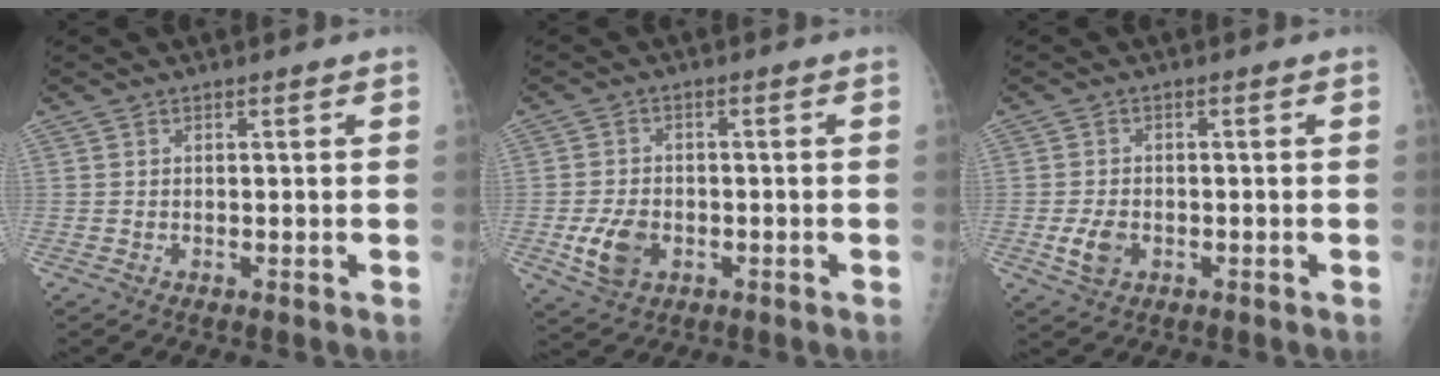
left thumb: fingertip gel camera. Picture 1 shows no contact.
{"total": 6.2, "force": [-1.8, 4.4, 4.0], "torque": [-0.066, 0.003, -0.029]}
{"total": 3.9, "force": [-1.1, 2.7, 2.5], "torque": [-0.045, 0.001, -0.018]}